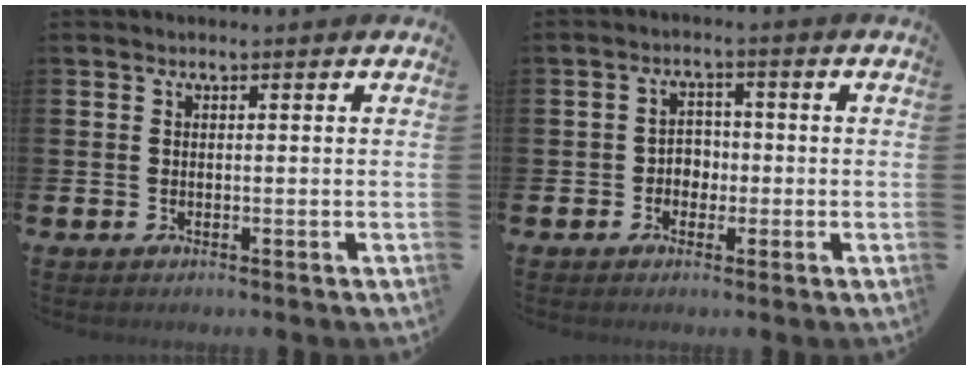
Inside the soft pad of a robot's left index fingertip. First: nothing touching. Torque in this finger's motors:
{"motor_torque": [0.11, 0.12, 0.01, 0.03]}